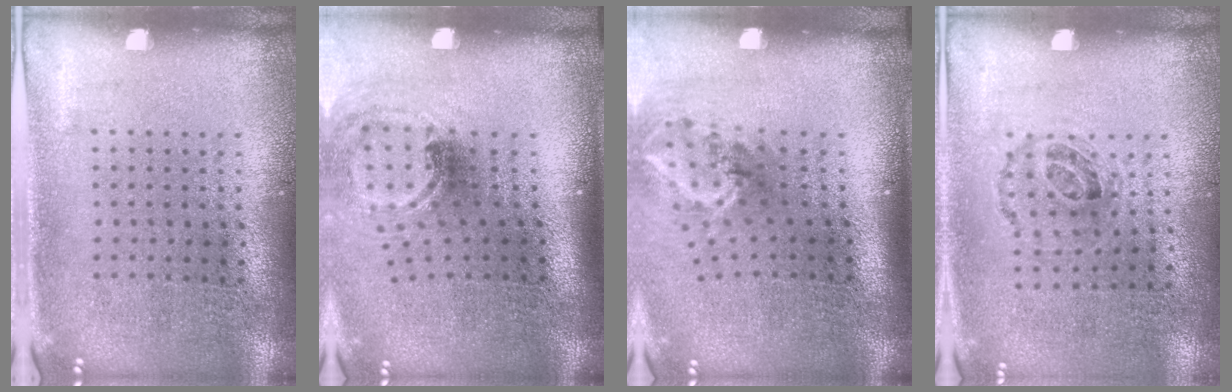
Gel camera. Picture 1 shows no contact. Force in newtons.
{"total": 1.5, "press": 1.2, "slide": 1.0}
{"total": 2.0, "press": 1.4, "slide": 1.5}
{"total": 1.0, "press": 0.7, "slide": 0.7}